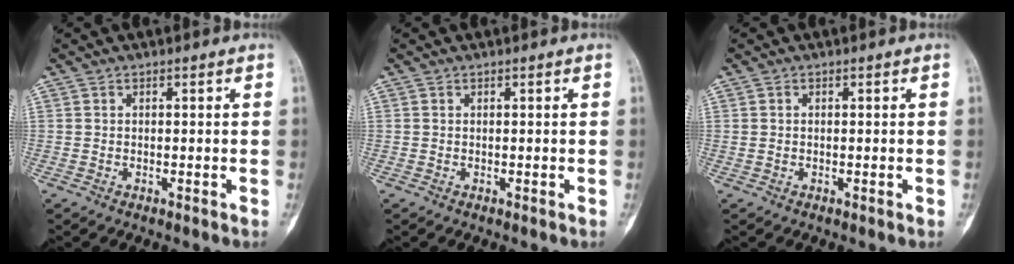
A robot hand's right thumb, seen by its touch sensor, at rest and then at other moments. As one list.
[{"total": 0.0}, {"total": 0.7, "force": [0.0, 0.4, 0.5], "torque": [-0.012, 0.000, 0.003]}]